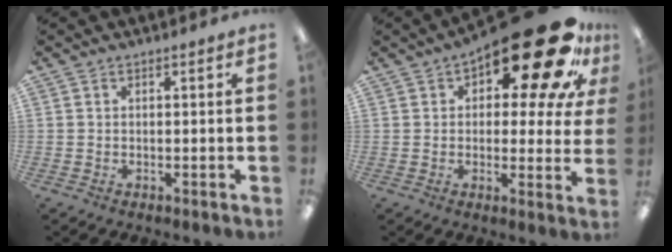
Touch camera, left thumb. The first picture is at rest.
{"total": 24.0, "force": [13.9, 9.1, 17.4], "torque": [-0.232, -0.088, 0.222]}